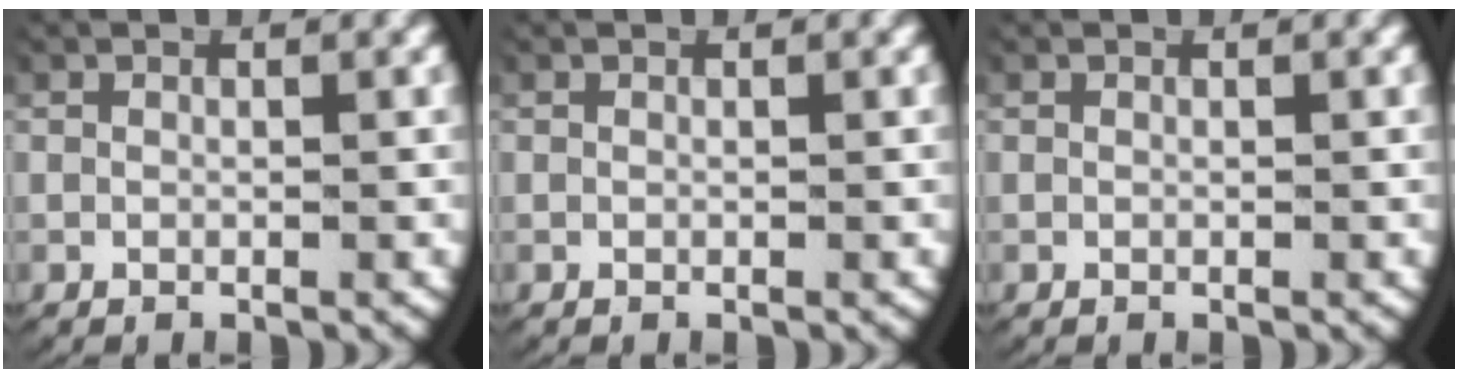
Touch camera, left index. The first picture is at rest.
{"total": 0.0}
{"total": 0.0}